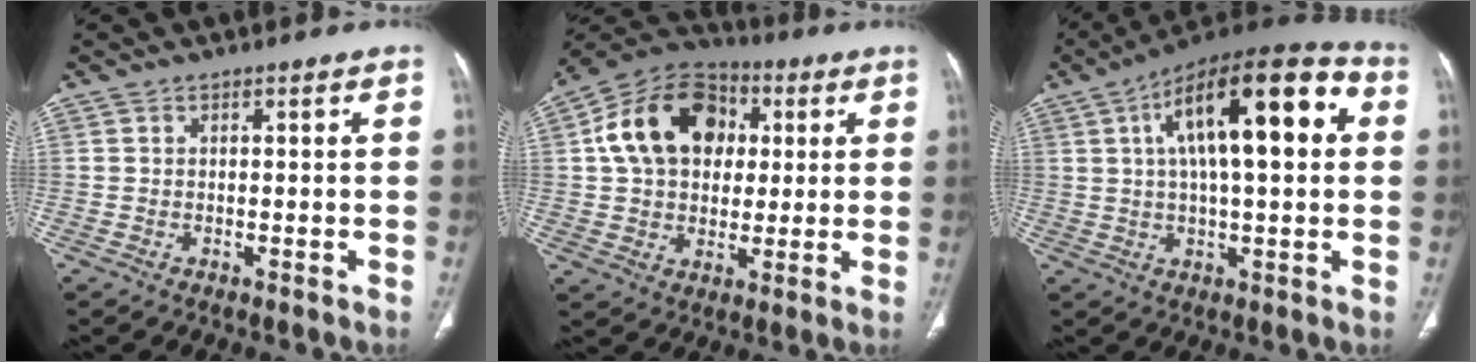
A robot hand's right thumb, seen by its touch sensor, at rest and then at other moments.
{"total": 17.6, "force": [3.5, 13.2, 11.1], "torque": [-0.168, 0.017, 0.051]}
{"total": 21.7, "force": [5.2, 7.8, 19.5], "torque": [-0.296, 0.026, 0.072]}